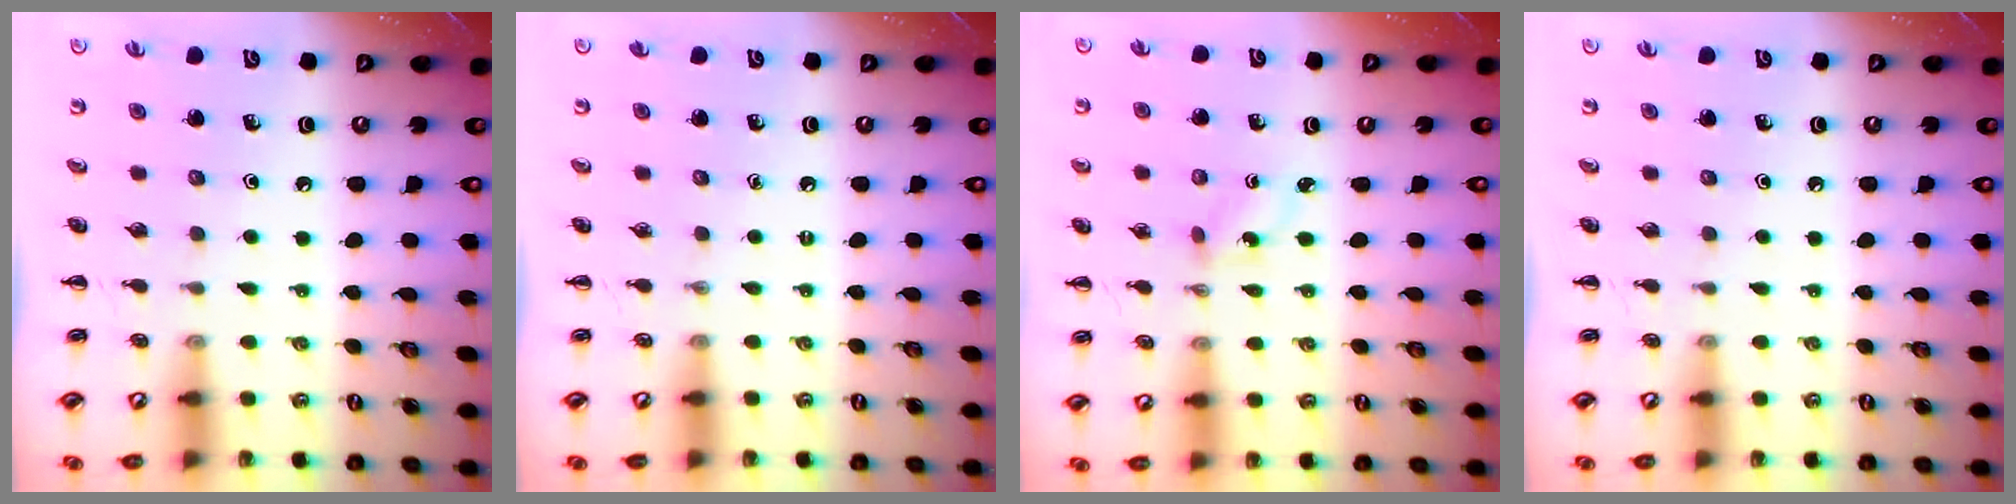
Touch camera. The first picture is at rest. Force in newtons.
{"total": 0.0}
{"total": 2.0, "press": 1.8, "slide": 0.8}
{"total": 0.0}